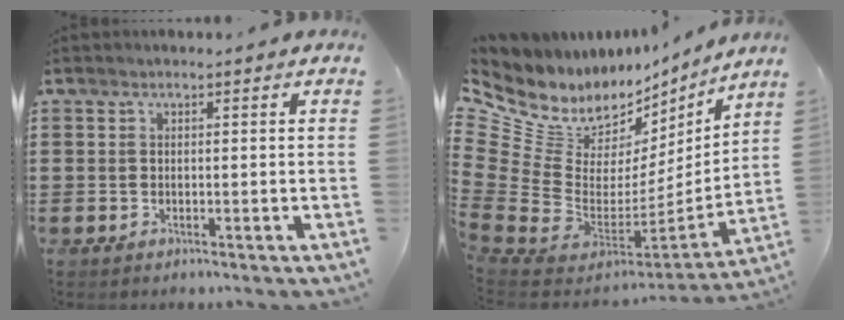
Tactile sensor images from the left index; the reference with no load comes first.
{"total": 9.0, "force": [5.7, 5.9, 3.7], "torque": [-0.117, -0.069, 0.100]}